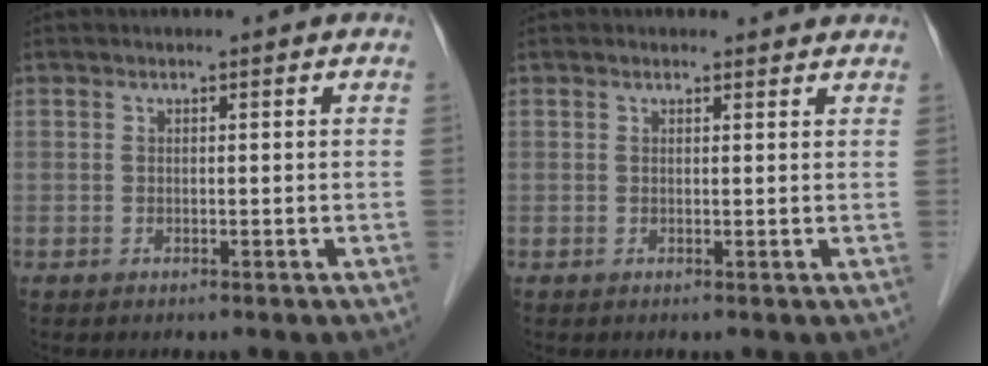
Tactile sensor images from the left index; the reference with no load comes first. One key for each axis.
{"total": 1.3, "fx": 1.2, "fy": 0.5, "fz": 0.1, "tx": -0.007, "ty": 0.002, "tz": 0.009}